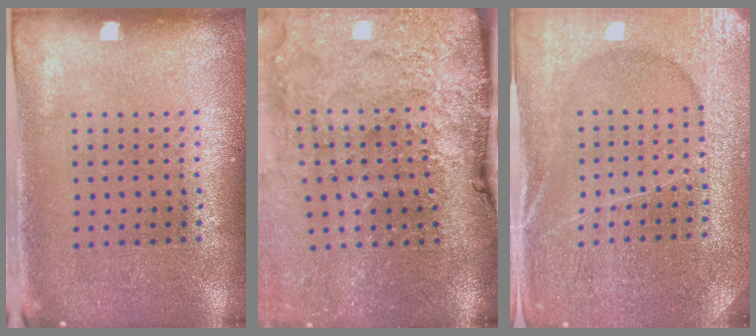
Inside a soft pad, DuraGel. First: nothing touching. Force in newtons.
{"total": 4.9, "press": 3.8, "slide": 3.1}
{"total": 4.0, "press": 3.9, "slide": 1.1}